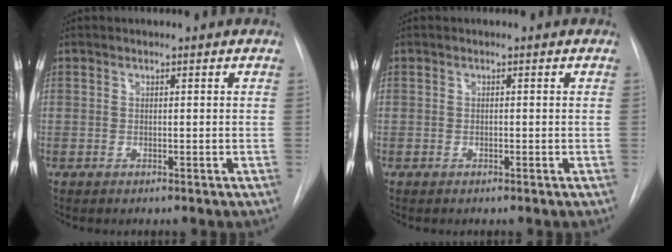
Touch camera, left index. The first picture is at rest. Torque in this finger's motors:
{"motor_torque": [-0.39, 0.24, -0.02, -0.01]}